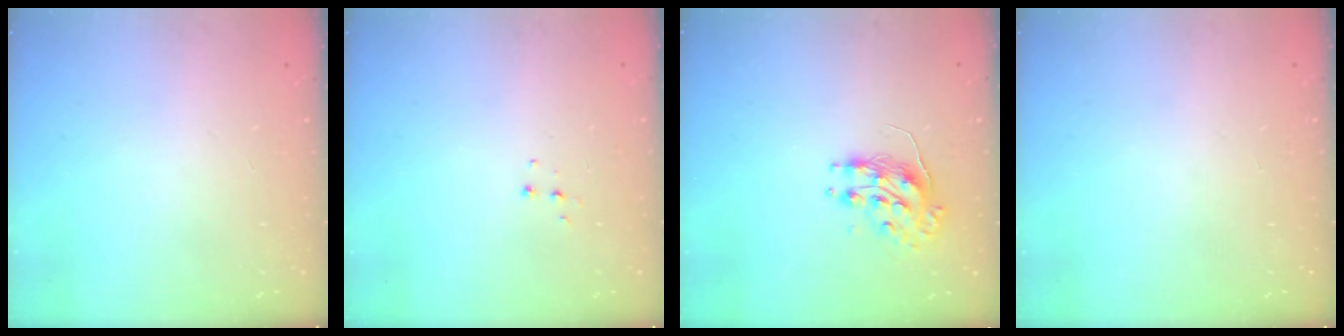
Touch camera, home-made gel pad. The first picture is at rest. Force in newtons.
{"total": 3.7, "press": 3.7, "slide": 0.4}
{"total": 8.6, "press": 8.6, "slide": 0.3}
{"total": 0.0}